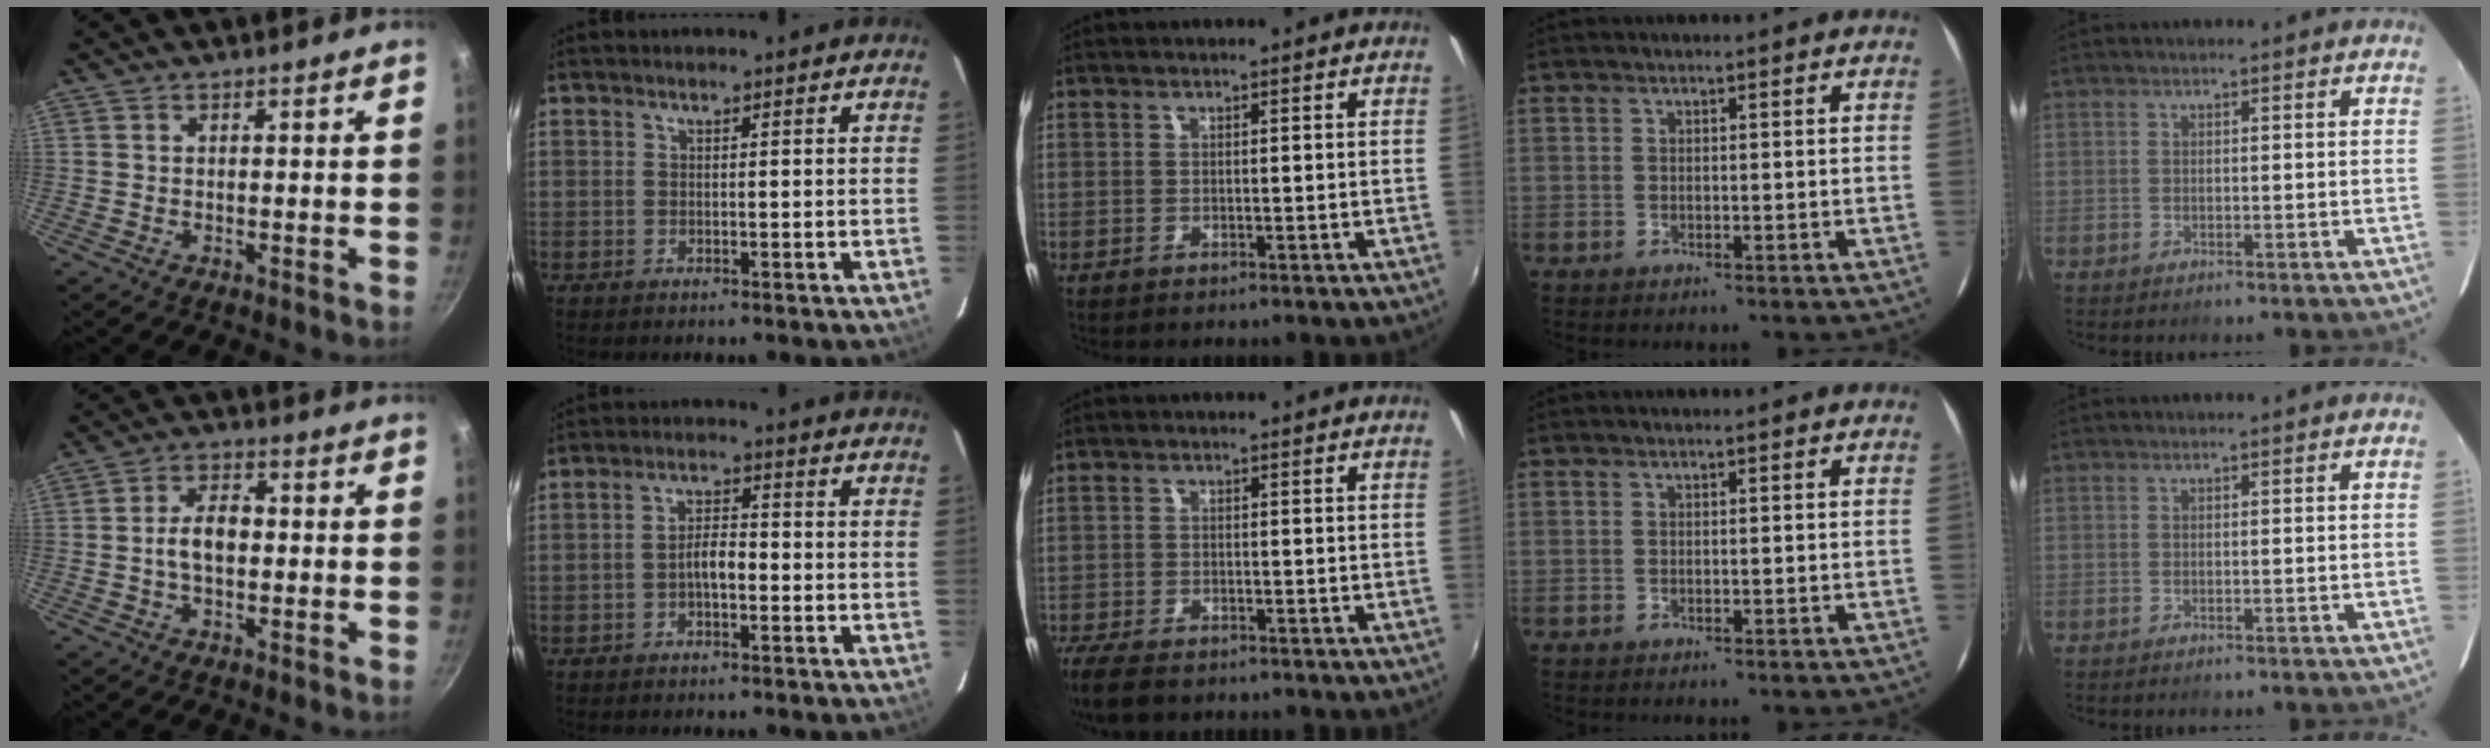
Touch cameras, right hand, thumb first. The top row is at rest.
{"thumb": {"total": 7.9, "force": [-0.4, 4.5, 6.4], "torque": [-0.101, 0.026, -0.015]}, "index": {"total": 3.5, "force": [-1.3, 1.4, 3.0], "torque": [-0.057, 0.009, -0.021]}, "middle": {"total": 6.6, "force": [-5.3, 2.1, 3.2], "torque": [-0.090, -0.030, -0.102]}}